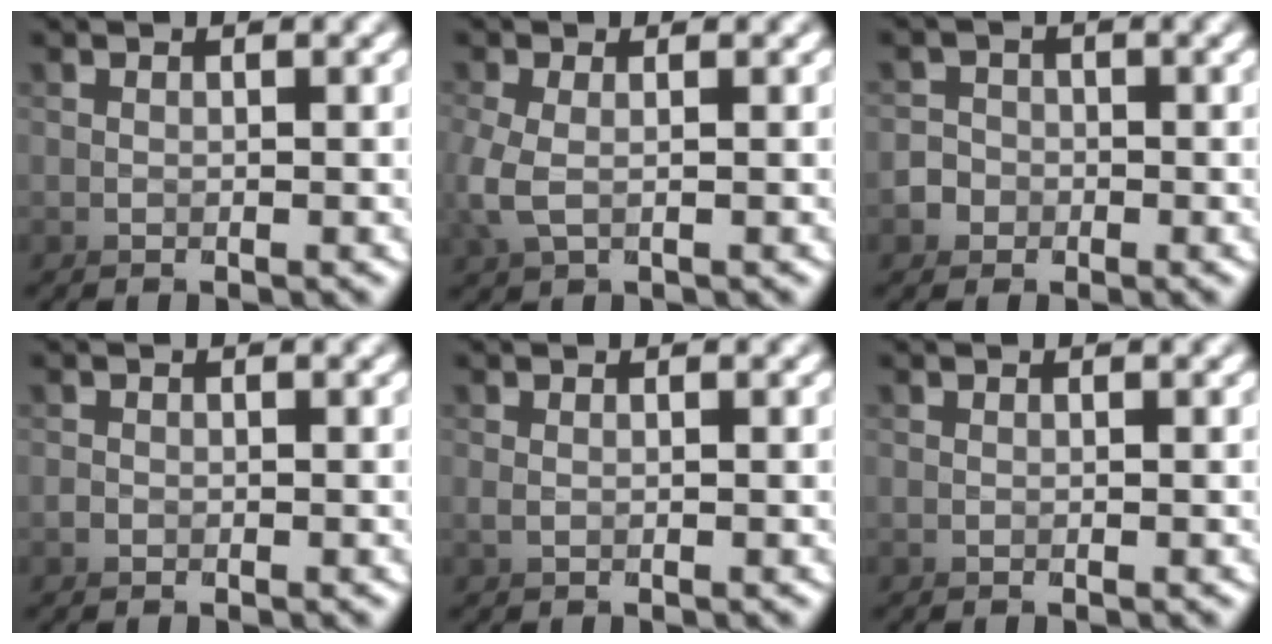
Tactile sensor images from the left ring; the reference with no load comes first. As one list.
[{"total": 1.9, "force": [-1.5, -1.2, 0.3], "torque": [-0.032, -0.009, -0.015]}, {"total": 3.6, "force": [-1.3, 2.7, -1.9], "torque": [0.014, -0.016, -0.029]}, {"total": 0.9, "force": [-0.4, 0.6, -0.4], "torque": [-0.010, -0.016, 0.000]}, {"total": 0.8, "force": [-0.1, -0.8, -0.2], "torque": [0.013, 0.006, -0.002]}, {"total": 0.0}]